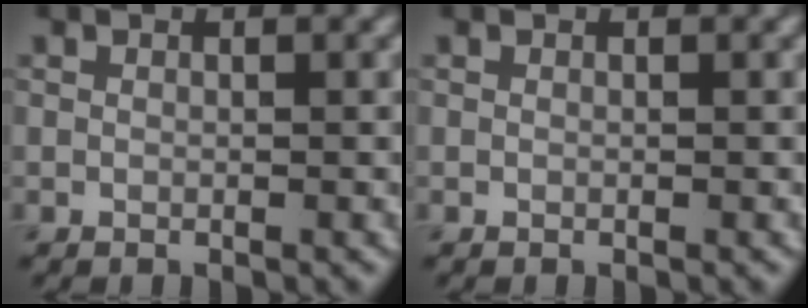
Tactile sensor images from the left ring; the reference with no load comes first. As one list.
[{"total": 0.0}]